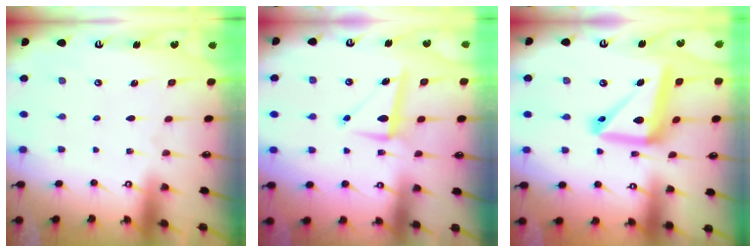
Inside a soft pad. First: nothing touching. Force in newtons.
{"total": 7.8, "press": 7.8, "slide": 1.1}
{"total": 16.9, "press": 16.8, "slide": 1.8}